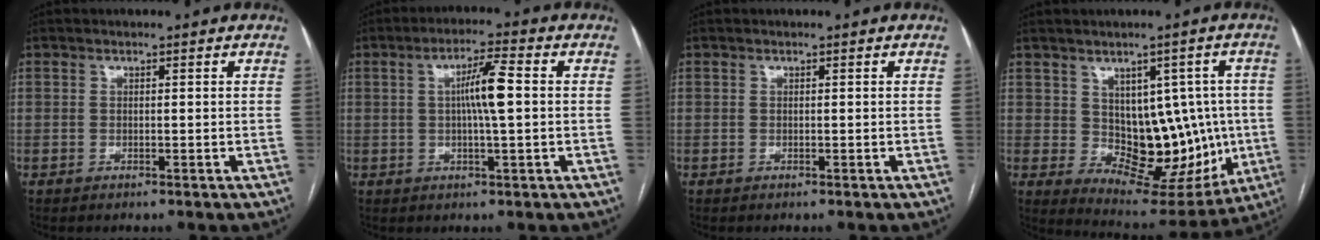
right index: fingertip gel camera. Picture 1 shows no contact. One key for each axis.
{"total": 6.4, "fx": 0.5, "fy": 0.3, "fz": 6.4, "tx": -0.114, "ty": 0.007, "tz": 0.006}
{"total": 0.0}
{"total": 12.7, "fx": 0.1, "fy": 8.3, "fz": 9.6, "tx": -0.104, "ty": 0.021, "tz": 0.031}